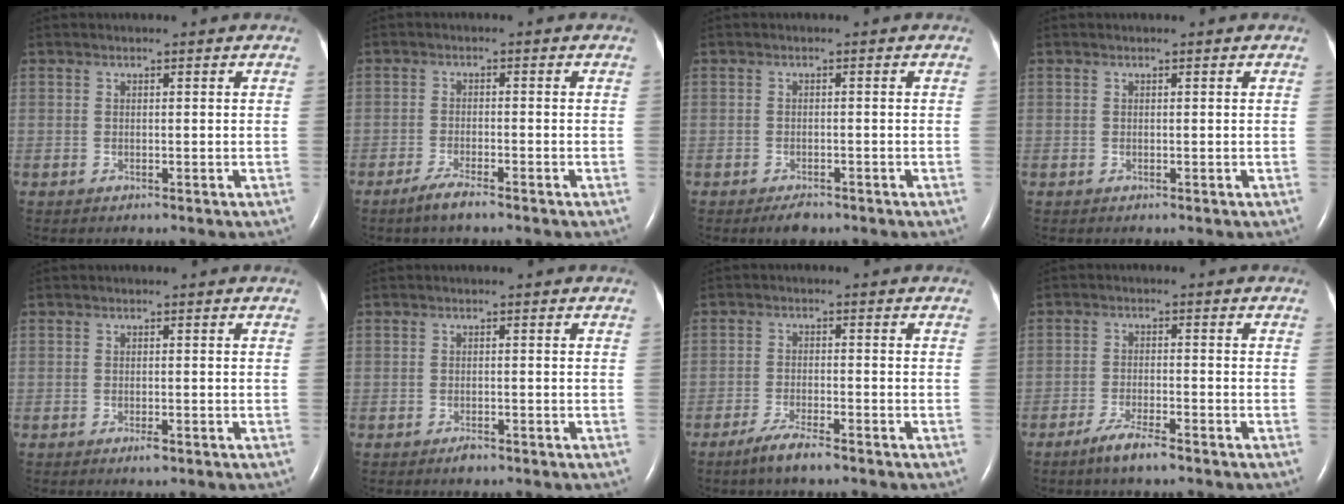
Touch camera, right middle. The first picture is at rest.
{"total": 3.2, "force": [-2.5, 0.2, 2.0], "torque": [-0.050, -0.006, -0.050]}
{"total": 2.2, "force": [-1.7, 0.8, 1.2], "torque": [-0.026, -0.003, -0.022]}
{"total": 0.0}
{"total": 1.1, "force": [-0.7, 0.2, 0.9], "torque": [-0.018, -0.002, -0.010]}
{"total": 1.2, "force": [-0.9, 0.4, 0.6], "torque": [-0.014, -0.001, -0.012]}
{"total": 4.3, "force": [-3.3, 0.4, 2.8], "torque": [-0.064, -0.008, -0.062]}
{"total": 4.5, "force": [-3.4, 0.4, 3.0], "torque": [-0.067, -0.008, -0.062]}